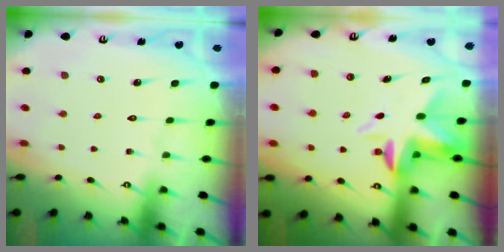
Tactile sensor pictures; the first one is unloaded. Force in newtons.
{"total": 4.8, "press": 4.7, "slide": 1.0}